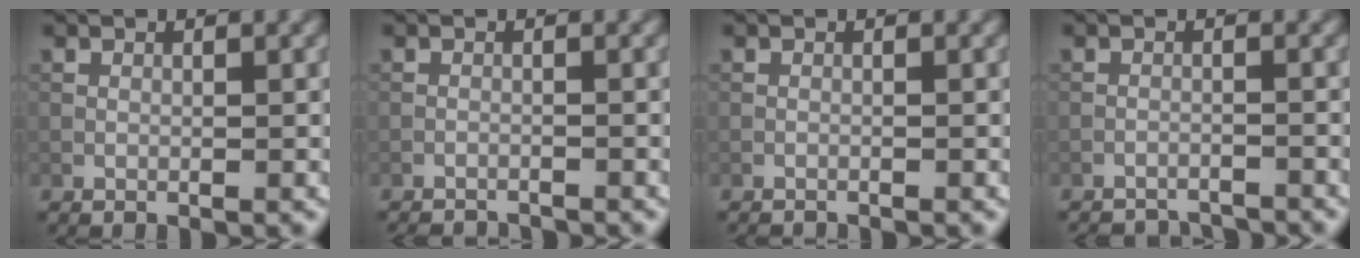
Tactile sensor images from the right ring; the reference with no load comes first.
{"total": 4.3, "force": [-4.2, 0.6, 0.7], "torque": [-0.013, -0.009, -0.061]}
{"total": 1.4, "force": [-1.4, 0.1, 0.2], "torque": [0.001, -0.004, -0.022]}
{"total": 6.5, "force": [-6.4, 1.0, 0.7], "torque": [-0.006, -0.004, -0.089]}